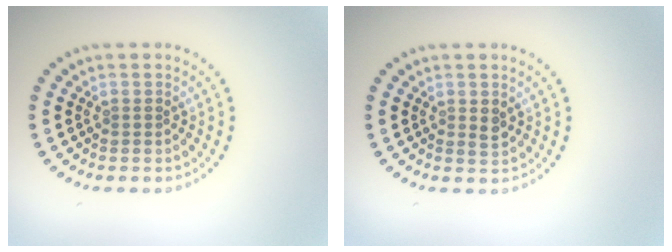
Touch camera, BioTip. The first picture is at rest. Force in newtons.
{"total": 1.1, "press": 1.1, "slide": 0.2}